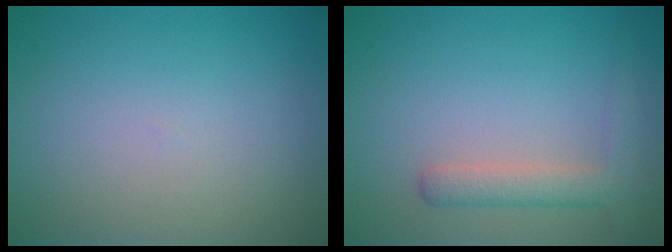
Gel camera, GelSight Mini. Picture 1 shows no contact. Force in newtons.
{"total": 2.8, "press": 2.8, "slide": 0.2}